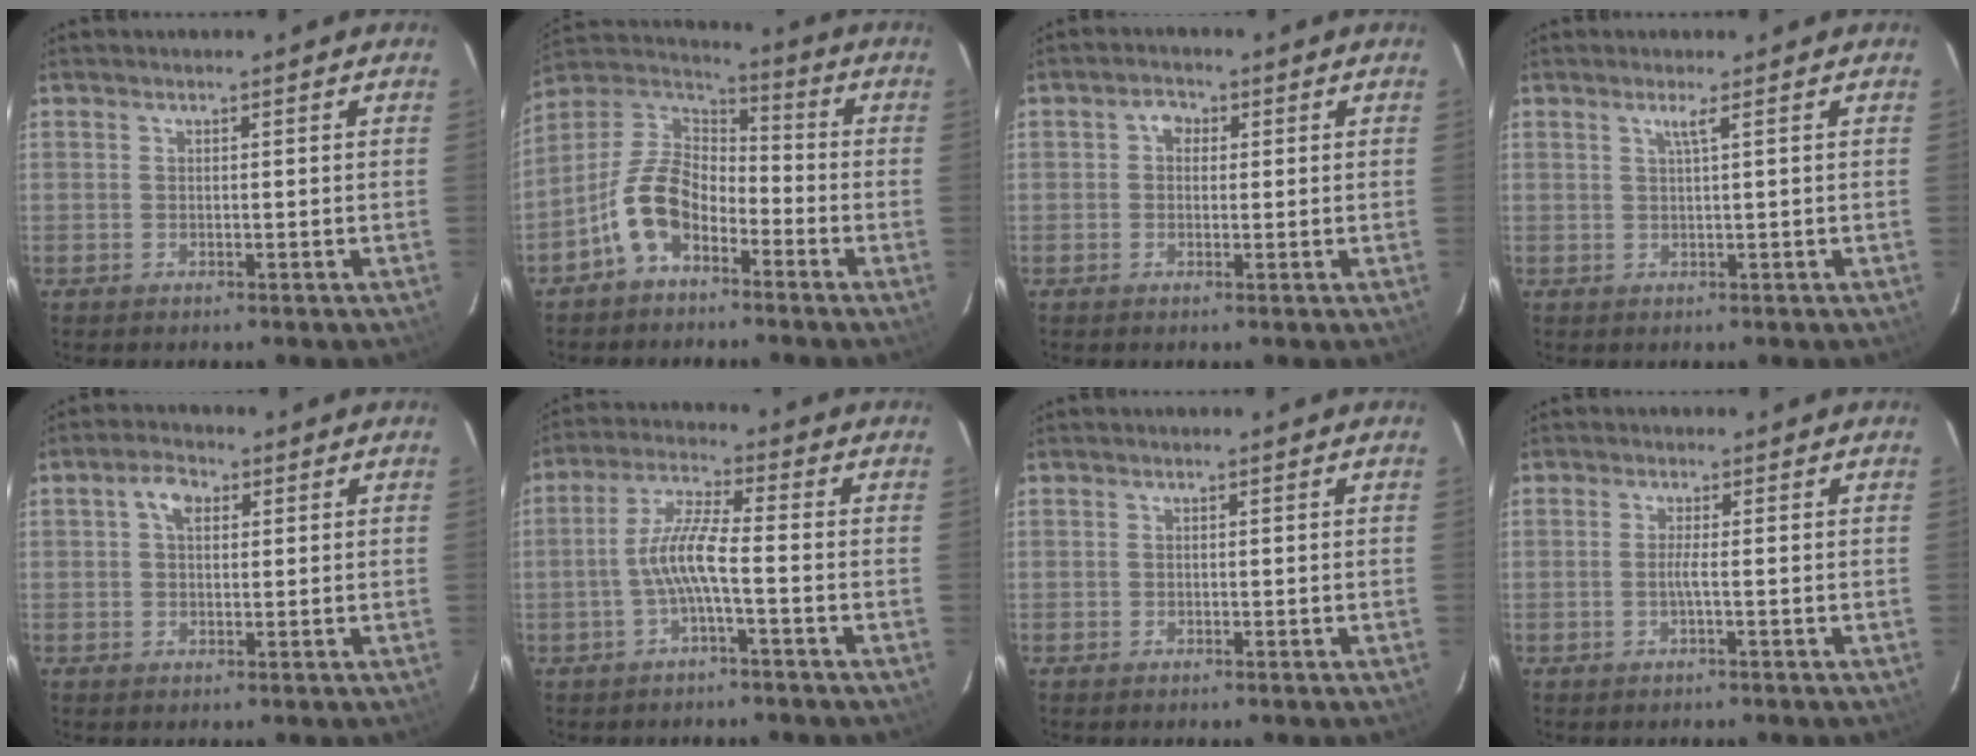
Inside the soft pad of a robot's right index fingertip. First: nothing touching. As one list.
[{"total": 11.8, "force": [-6.0, 7.1, 7.3], "torque": [-0.157, 0.020, -0.122]}, {"total": 2.5, "force": [0.4, 2.1, 1.2], "torque": [-0.019, 0.012, 0.004]}, {"total": 1.4, "force": [0.6, -0.6, 1.1], "torque": [-0.017, -0.003, 0.011]}, {"total": 3.9, "force": [1.2, 2.4, 2.7], "torque": [-0.047, 0.014, 0.021]}, {"total": 6.7, "force": [-2.1, 0.5, 6.3], "torque": [-0.140, 0.012, -0.038]}, {"total": 0.0}, {"total": 1.3, "force": [-0.4, -0.4, 1.2], "torque": [-0.021, -0.002, -0.010]}]